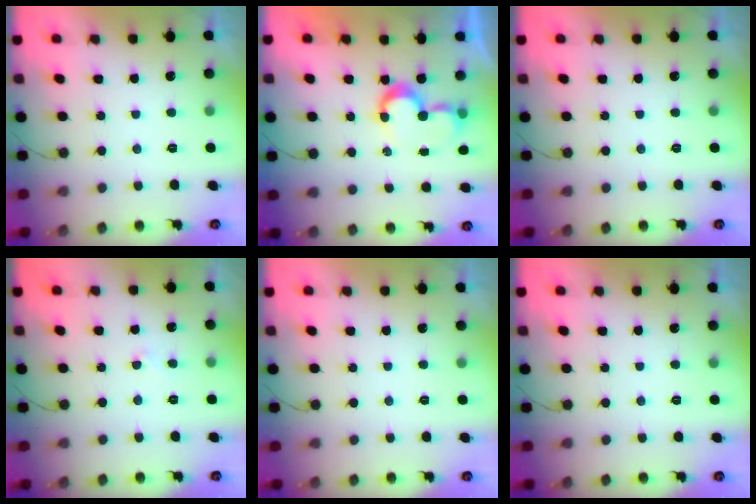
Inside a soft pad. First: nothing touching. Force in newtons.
{"total": 7.9, "press": 7.9, "slide": 0.2}
{"total": 0.0}
{"total": 2.9, "press": 2.9, "slide": 0.3}
{"total": 0.0}
{"total": 0.0}